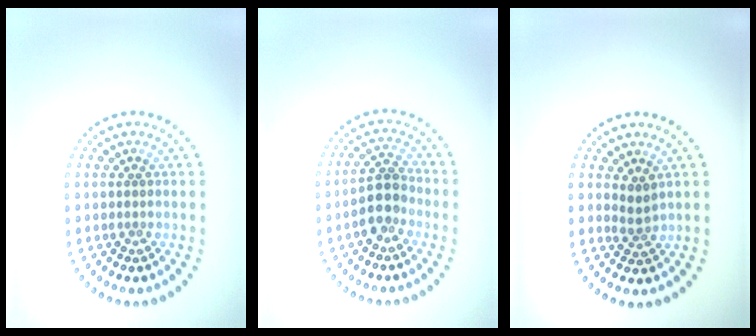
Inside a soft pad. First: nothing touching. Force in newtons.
{"total": 3.6, "press": 3.3, "slide": 1.3}
{"total": 1.7, "press": 1.2, "slide": 1.2}